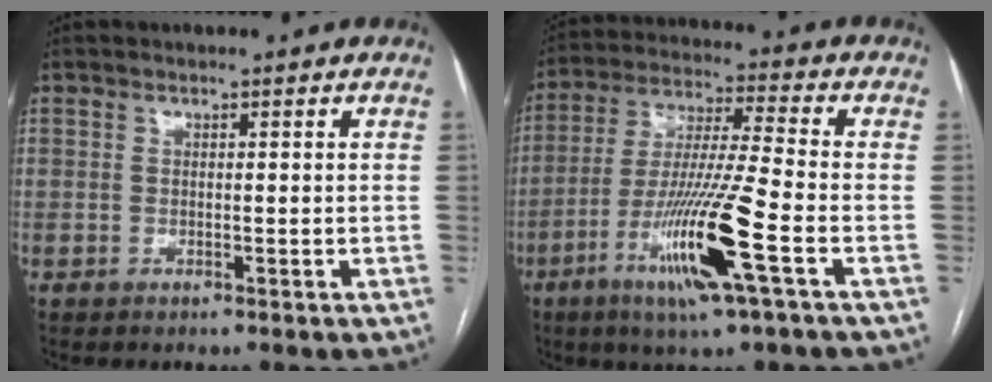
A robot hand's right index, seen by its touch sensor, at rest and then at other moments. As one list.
[{"total": 14.9, "force": [-6.0, -0.3, 13.6], "torque": [-0.274, -0.020, -0.113]}]